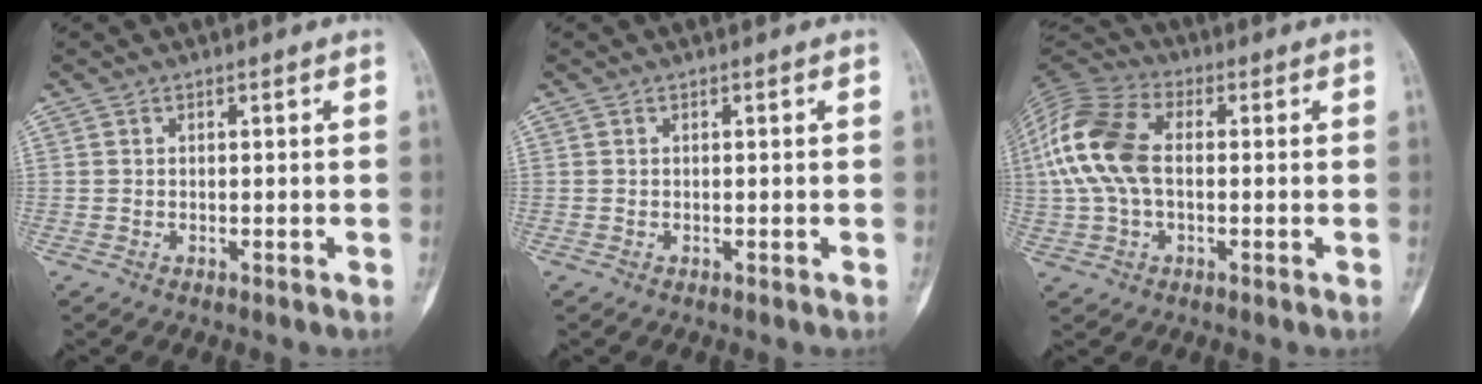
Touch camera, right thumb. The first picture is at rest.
{"total": 0.0}
{"total": 14.4, "force": [0.7, 8.8, 11.4], "torque": [-0.251, 0.030, 0.006]}